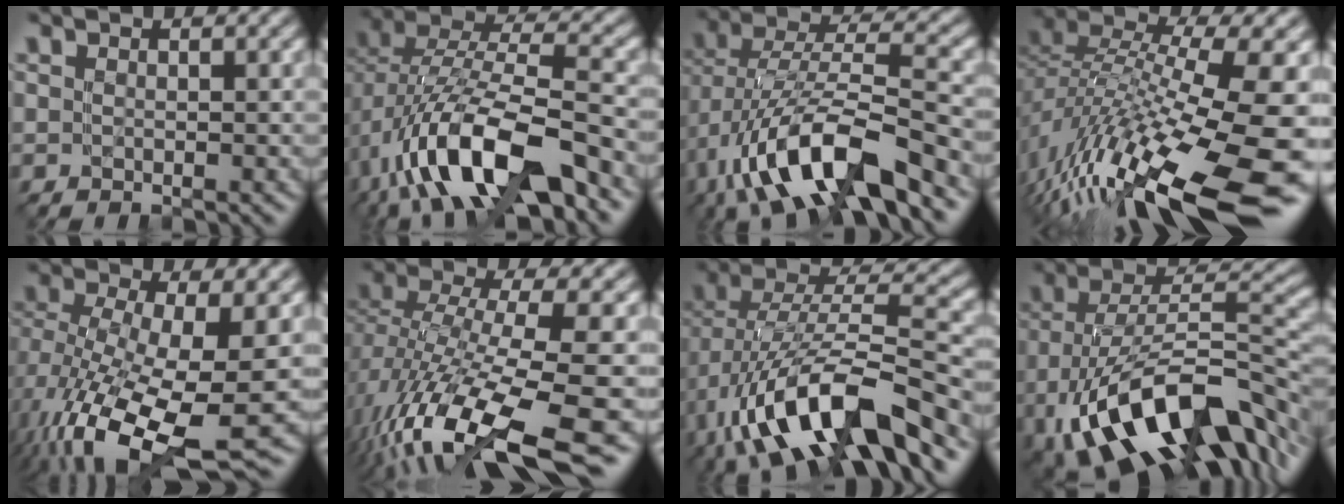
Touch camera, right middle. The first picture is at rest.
{"total": 13.4, "force": [-5.9, 5.1, 10.9], "torque": [-0.210, 0.003, -0.099]}
{"total": 11.7, "force": [-5.9, 4.0, 9.3], "torque": [-0.183, 0.002, -0.105]}
{"total": 15.2, "force": [-6.5, 4.5, 13.0], "torque": [-0.254, 0.011, -0.112]}
{"total": 12.1, "force": [-4.5, 5.2, 10.0], "torque": [-0.205, -0.033, -0.057]}
{"total": 12.2, "force": [-6.1, 3.2, 10.0], "torque": [-0.197, -0.007, -0.093]}
{"total": 12.9, "force": [-6.2, 4.9, 10.2], "torque": [-0.196, 0.000, -0.105]}
{"total": 15.1, "force": [-7.1, 7.1, 11.3], "torque": [-0.204, 0.014, -0.114]}